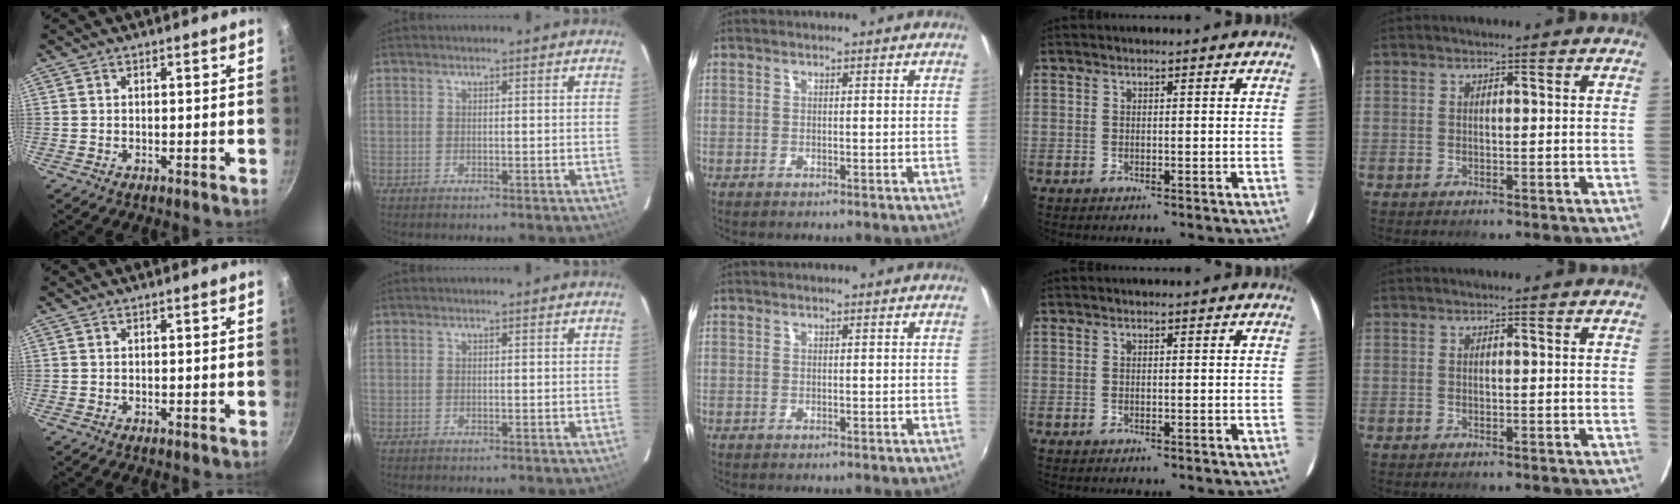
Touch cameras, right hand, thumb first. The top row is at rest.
{}